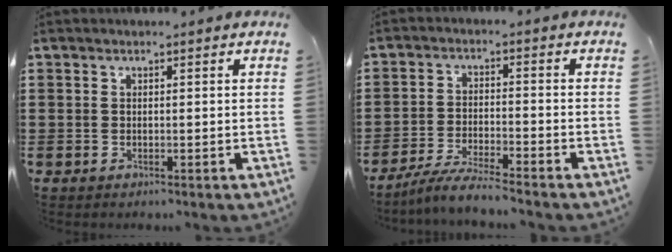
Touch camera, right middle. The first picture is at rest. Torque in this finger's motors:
{"motor_torque": [2.14, 0.00, 0.04, 0.05]}